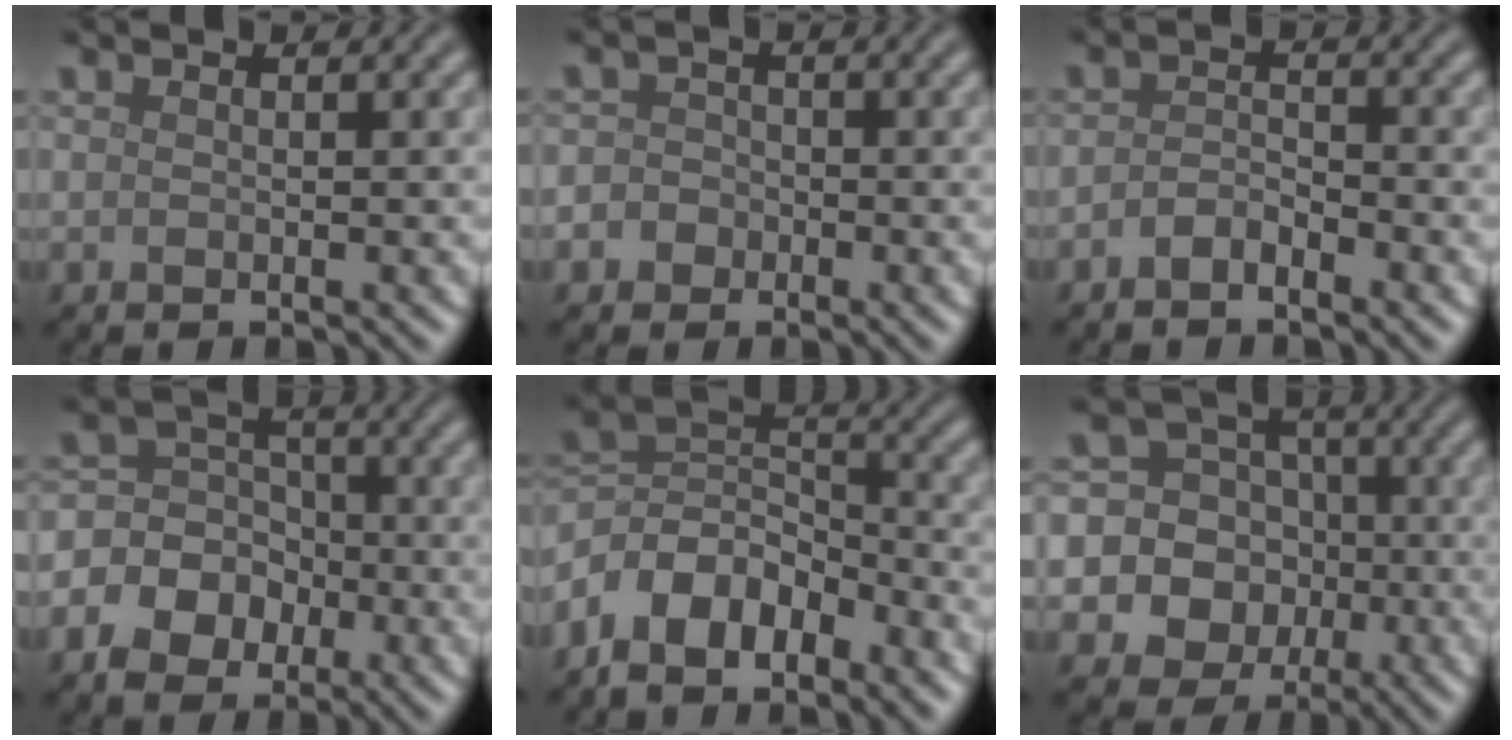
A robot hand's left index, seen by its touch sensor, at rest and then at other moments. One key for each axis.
{"total": 2.8, "fx": -0.9, "fy": 2.6, "fz": 0.7, "tx": 0.016, "ty": 0.012, "tz": -0.036}
{"total": 1.6, "fx": -1.2, "fy": 0.7, "fz": 0.9, "tx": -0.021, "ty": 0.006, "tz": -0.027}
{"total": 6.6, "fx": -2.3, "fy": 5.7, "fz": 2.3, "tx": -0.028, "ty": 0.014, "tz": -0.060}
{"total": 6.5, "fx": -4.4, "fy": 3.3, "fz": 3.5, "tx": -0.057, "ty": 0.007, "tz": -0.094}
{"total": 16.1, "fx": -2.8, "fy": 15.4, "fz": 3.8, "tx": -0.135, "ty": 0.006, "tz": -0.074}